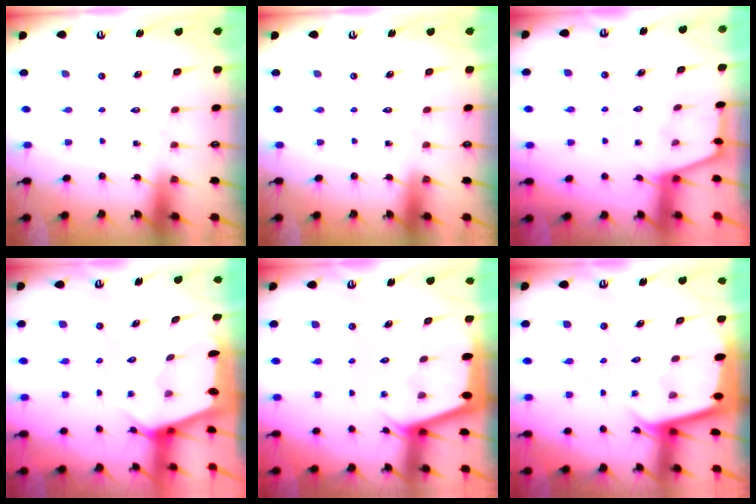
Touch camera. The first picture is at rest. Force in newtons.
{"total": 0.0}
{"total": 1.5, "press": 1.5, "slide": 0.2}
{"total": 2.3, "press": 2.3, "slide": 0.3}
{"total": 2.7, "press": 2.7, "slide": 0.2}
{"total": 2.3, "press": 2.3, "slide": 0.1}